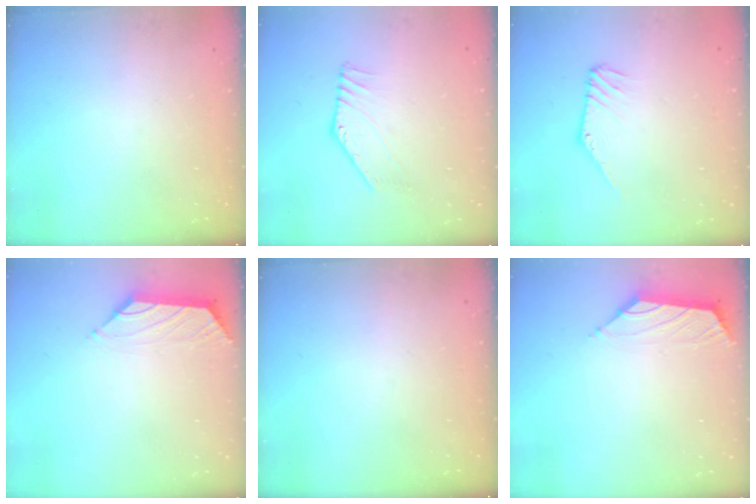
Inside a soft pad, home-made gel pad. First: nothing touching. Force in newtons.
{"total": 2.8, "press": 2.8, "slide": 0.1}
{"total": 3.5, "press": 3.5, "slide": 0.1}
{"total": 0.9, "press": 0.7, "slide": 0.5}
{"total": 0.0}
{"total": 1.6, "press": 1.5, "slide": 0.6}